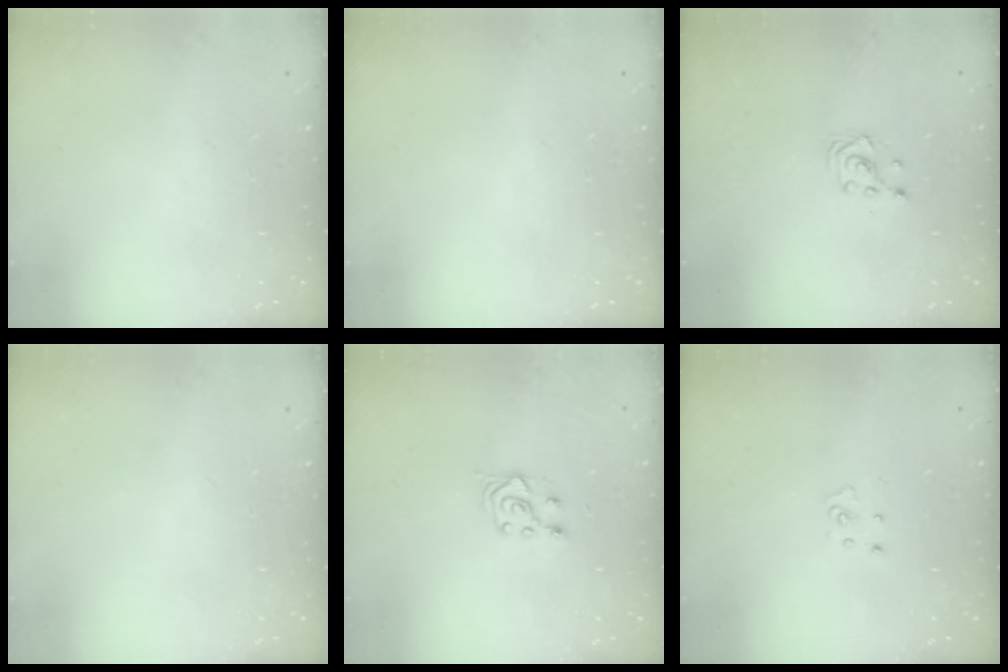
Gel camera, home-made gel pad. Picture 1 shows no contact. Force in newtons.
{"total": 0.0}
{"total": 3.0, "press": 3.0, "slide": 0.3}
{"total": 0.0}
{"total": 4.2, "press": 4.1, "slide": 1.1}
{"total": 3.7, "press": 3.7, "slide": 0.3}